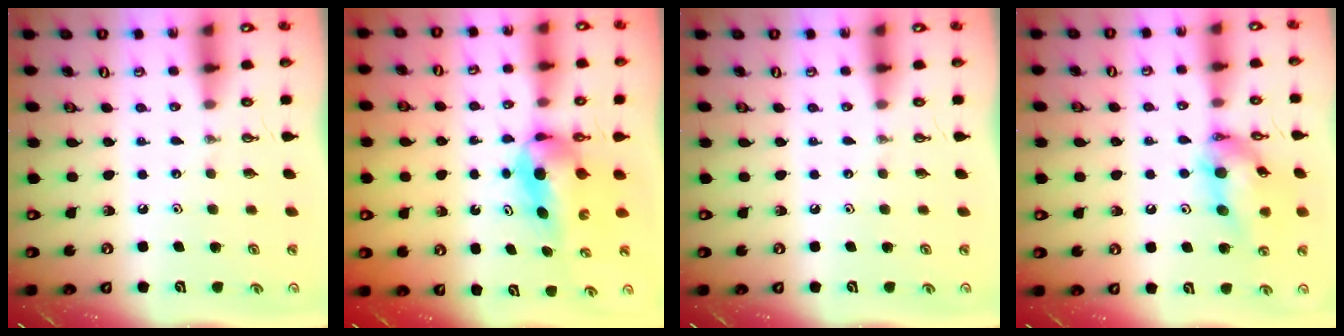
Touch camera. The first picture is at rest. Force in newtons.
{"total": 5.3, "press": 4.9, "slide": 2.0}
{"total": 0.0}
{"total": 14.6, "press": 14.5, "slide": 1.0}